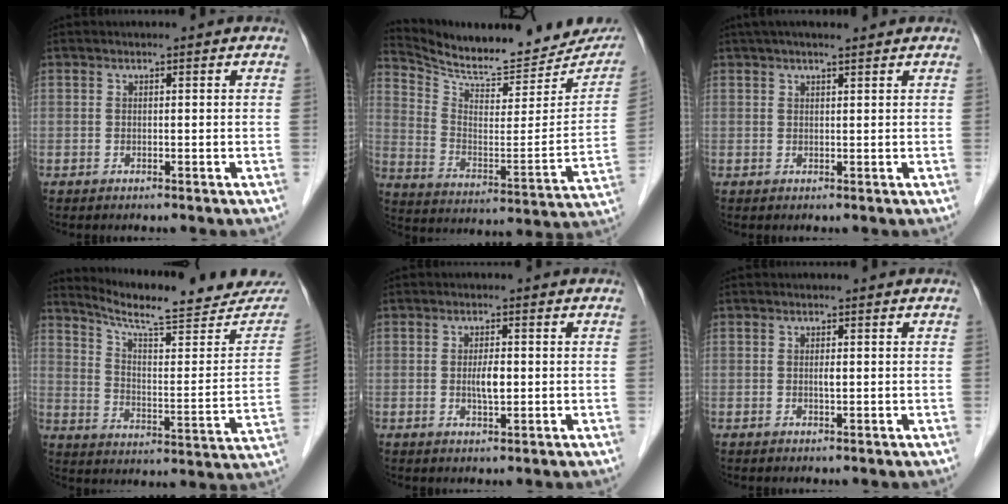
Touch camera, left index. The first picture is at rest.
{"total": 20.3, "force": [19.0, 4.3, 5.7], "torque": [-0.092, -0.062, 0.273]}
{"total": 5.6, "force": [4.5, 0.5, 3.2], "torque": [-0.049, 0.031, 0.072]}
{"total": 21.0, "force": [19.2, 2.2, 8.2], "torque": [-0.122, -0.049, 0.261]}
{"total": 2.9, "force": [-0.1, 0.7, 2.8], "torque": [-0.053, -0.001, 0.001]}
{"total": 0.9, "force": [0.1, 0.1, 0.9], "torque": [-0.017, -0.002, 0.001]}